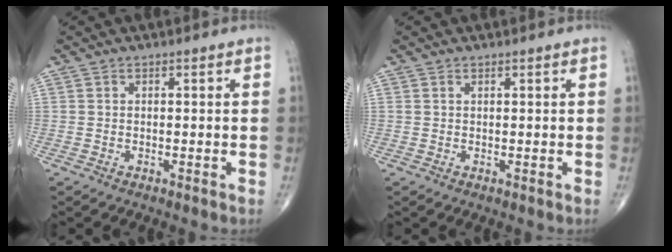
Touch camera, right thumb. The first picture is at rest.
{"total": 0.0}